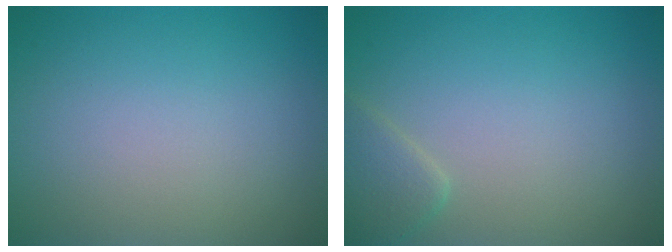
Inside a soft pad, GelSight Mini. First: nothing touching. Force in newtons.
{"total": 1.9, "press": 1.9, "slide": 0.1}